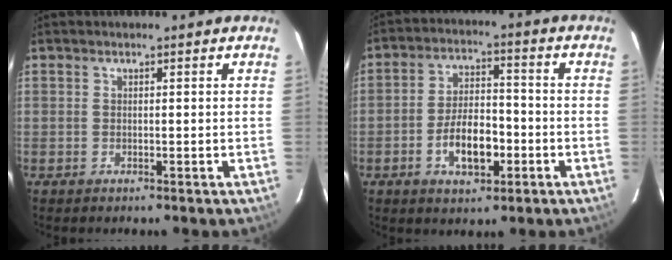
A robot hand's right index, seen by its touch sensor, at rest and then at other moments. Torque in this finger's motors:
{"motor_torque": [0.27, -0.21, 0.22, 0.06]}